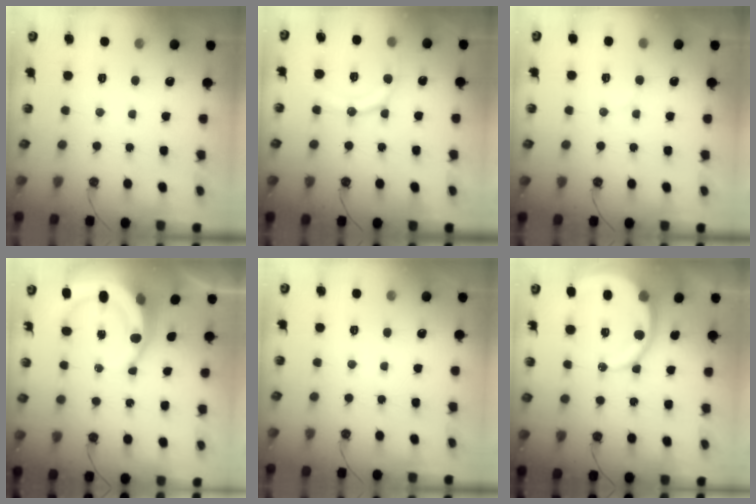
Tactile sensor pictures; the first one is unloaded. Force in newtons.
{"total": 12.8, "press": 12.7, "slide": 1.5}
{"total": 2.7, "press": 2.7, "slide": 0.2}
{"total": 10.4, "press": 10.3, "slide": 1.3}
{"total": 0.0}
{"total": 12.3, "press": 12.2, "slide": 1.6}